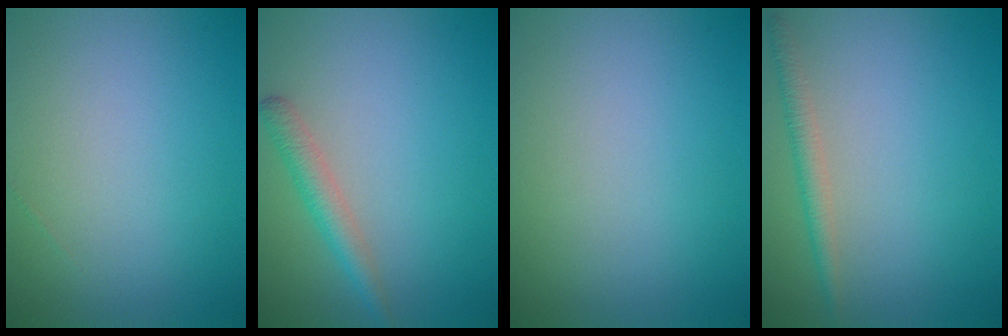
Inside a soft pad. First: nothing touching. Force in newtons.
{"total": 2.2, "press": 2.2, "slide": 0.1}
{"total": 0.0}
{"total": 1.9, "press": 1.9, "slide": 0.0}